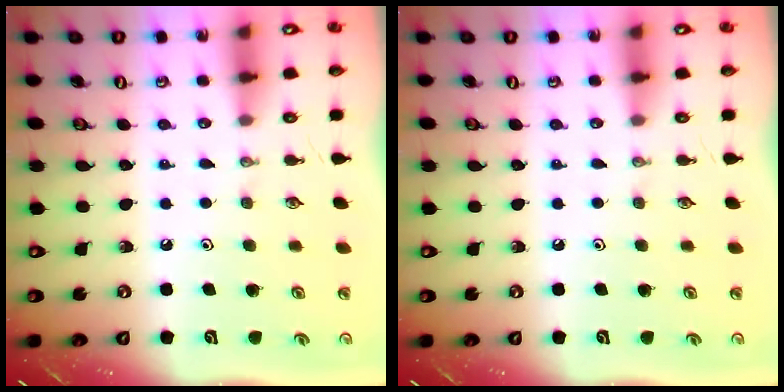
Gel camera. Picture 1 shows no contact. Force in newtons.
{"total": 0.0}